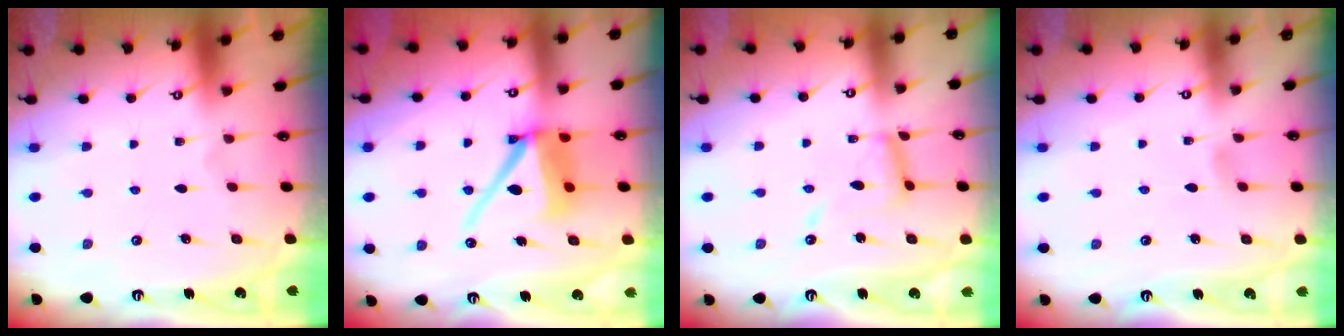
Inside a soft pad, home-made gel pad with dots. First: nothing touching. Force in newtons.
{"total": 12.1, "press": 12.0, "slide": 1.6}
{"total": 10.8, "press": 10.7, "slide": 0.9}
{"total": 3.6, "press": 3.6, "slide": 0.4}